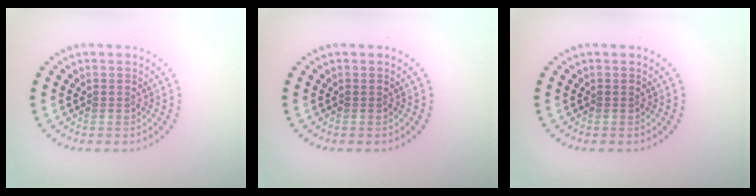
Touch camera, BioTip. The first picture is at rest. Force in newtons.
{"total": 0.0}
{"total": 0.0}